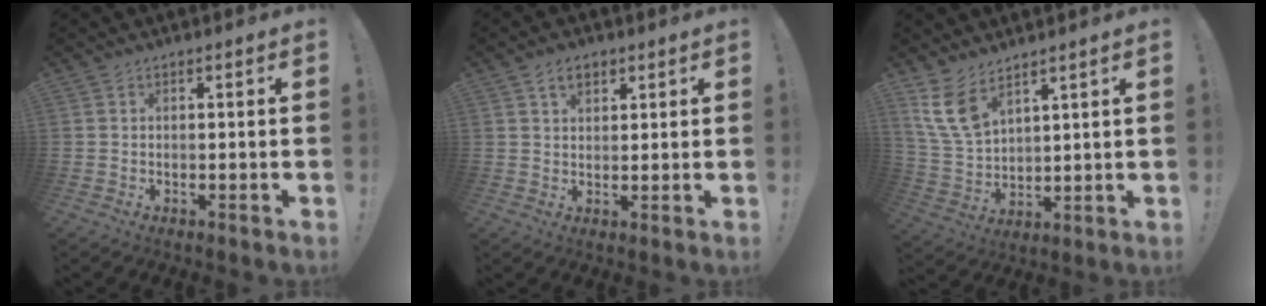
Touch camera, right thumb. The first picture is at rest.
{"total": 4.9, "force": [2.7, 3.0, 2.8], "torque": [-0.043, -0.002, 0.048]}
{"total": 10.9, "force": [7.2, 5.8, 5.9], "torque": [-0.131, -0.035, 0.146]}